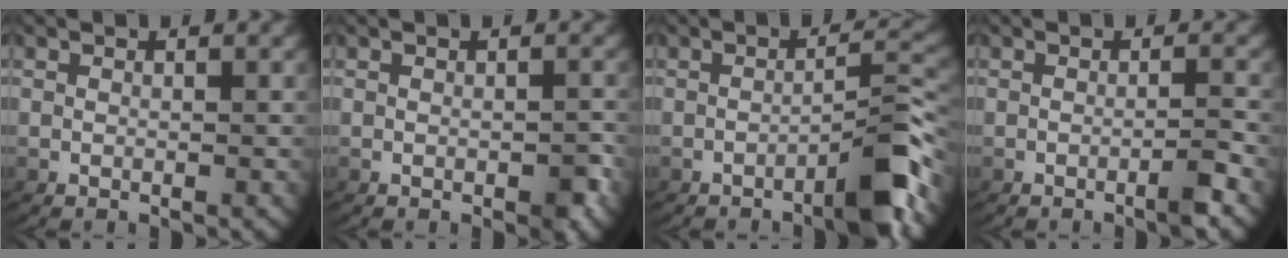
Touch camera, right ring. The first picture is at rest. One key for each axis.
{"total": 1.1, "fx": -0.6, "fy": 0.5, "fz": 0.8, "tx": -0.014, "ty": -0.004, "tz": -0.008}
{"total": 4.3, "fx": -2.3, "fy": 1.0, "fz": 3.5, "tx": -0.047, "ty": 0.006, "tz": -0.040}
{"total": 1.6, "fx": -0.8, "fy": 0.1, "fz": 1.4, "tx": -0.015, "ty": 0.005, "tz": -0.019}